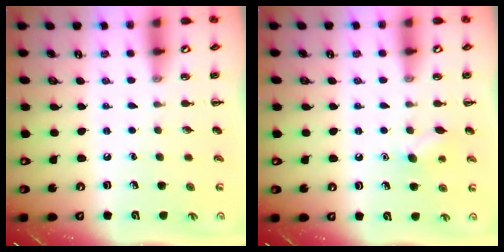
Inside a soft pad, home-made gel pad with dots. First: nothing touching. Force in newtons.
{"total": 7.8, "press": 7.6, "slide": 1.9}